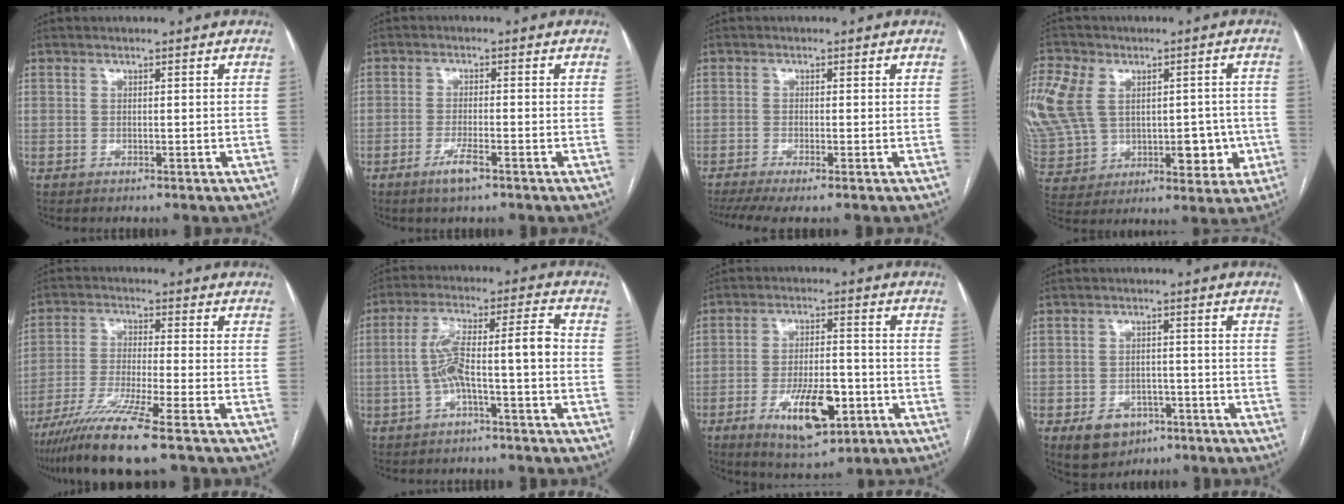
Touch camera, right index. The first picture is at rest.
{"total": 3.6, "force": [-2.2, 0.3, 2.8], "torque": [-0.059, -0.005, -0.042]}
{"total": 6.9, "force": [-5.3, -0.3, 4.5], "torque": [-0.073, -0.009, -0.087]}
{"total": 22.4, "force": [2.0, 16.2, 15.3], "torque": [-0.336, 0.050, 0.072]}
{"total": 11.7, "force": [-8.0, -1.0, 8.4], "torque": [-0.164, -0.035, -0.146]}
{"total": 9.4, "force": [-1.5, 1.3, 9.2], "torque": [-0.169, 0.041, -0.024]}
{"total": 11.6, "force": [-4.5, 4.3, 9.7], "torque": [-0.170, -0.003, -0.063]}
{"total": 6.4, "force": [-3.3, 4.8, 2.6], "torque": [-0.045, 0.004, -0.041]}